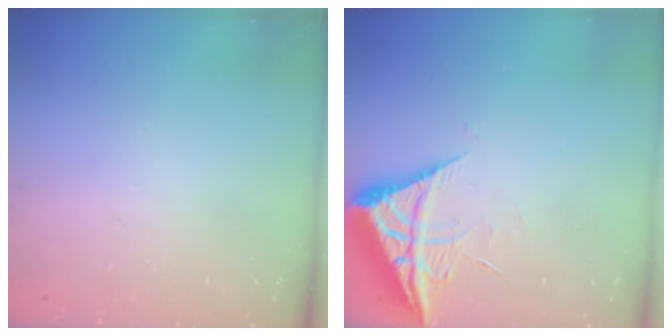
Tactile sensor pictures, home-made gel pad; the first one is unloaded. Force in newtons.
{"total": 7.6, "press": 7.6, "slide": 0.5}